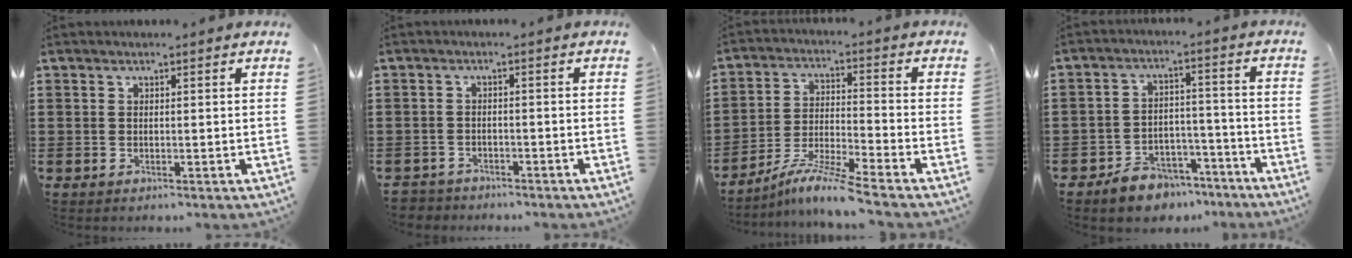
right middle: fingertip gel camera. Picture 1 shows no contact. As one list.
[{"total": 2.2, "force": [-2.1, 0.4, -0.3], "torque": [-0.001, 0.001, -0.050]}, {"total": 7.4, "force": [-6.4, -0.6, 3.6], "torque": [-0.076, -0.015, -0.126]}, {"total": 5.9, "force": [-5.4, 2.3, 0.8], "torque": [-0.018, 0.022, -0.108]}]